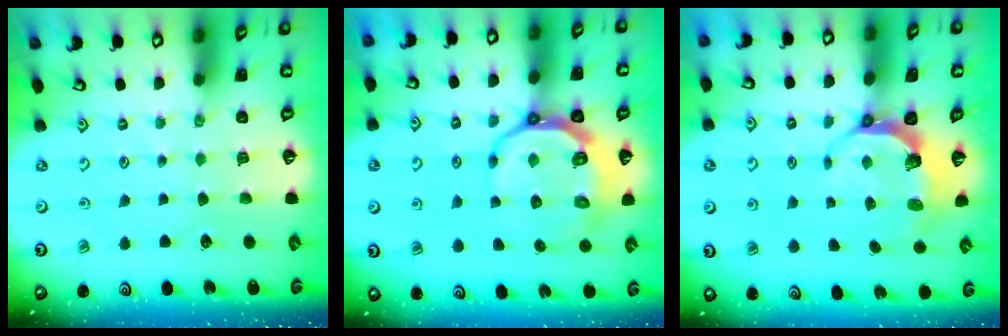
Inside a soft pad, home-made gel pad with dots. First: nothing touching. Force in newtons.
{"total": 10.2, "press": 9.5, "slide": 3.7}
{"total": 7.4, "press": 6.2, "slide": 4.1}